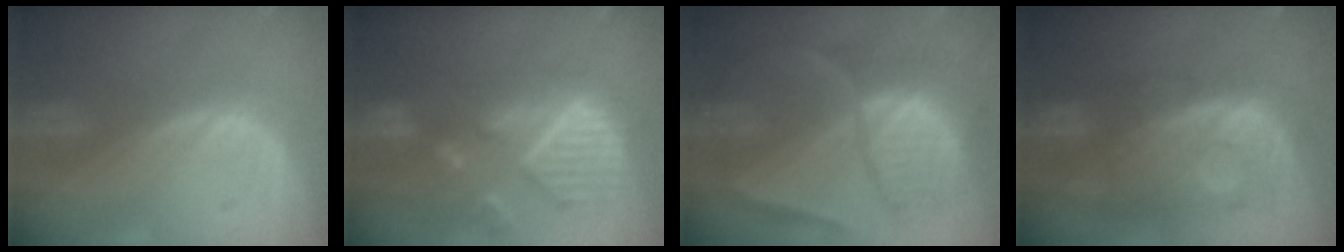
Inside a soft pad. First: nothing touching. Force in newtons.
{"total": 12.0, "press": 10.5, "slide": 5.9}
{"total": 10.2, "press": 10.2, "slide": 1.0}
{"total": 12.0, "press": 10.1, "slide": 6.5}